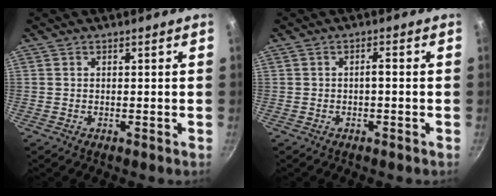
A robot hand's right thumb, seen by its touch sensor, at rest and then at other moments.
{"total": 1.4, "force": [-0.4, 0.5, 1.2], "torque": [-0.024, 0.011, -0.007]}